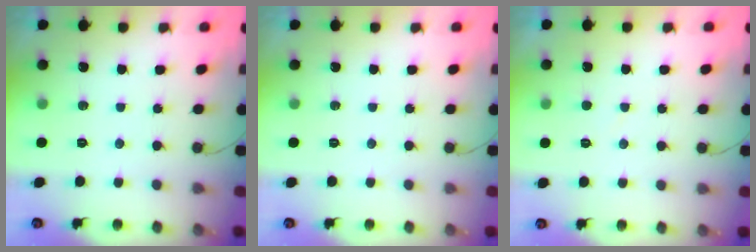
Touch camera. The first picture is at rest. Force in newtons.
{"total": 0.0}
{"total": 1.6, "press": 1.6, "slide": 0.2}